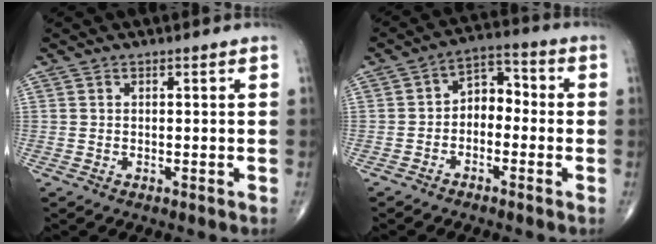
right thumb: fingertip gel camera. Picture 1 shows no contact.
{"total": 6.4, "force": [-1.4, 4.5, 4.3], "torque": [-0.045, 0.039, -0.040]}